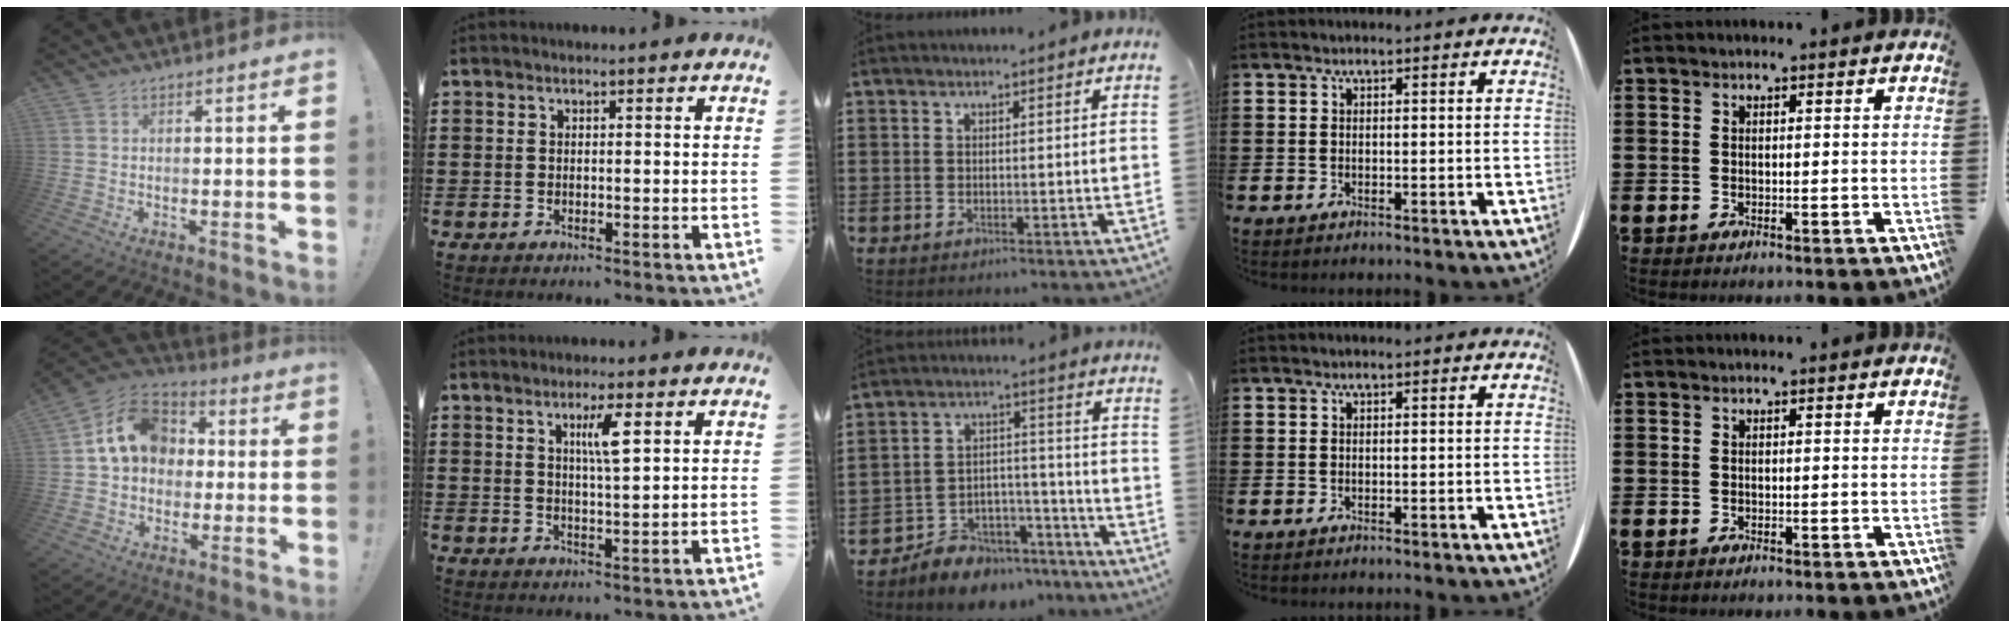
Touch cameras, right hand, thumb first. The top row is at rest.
{"thumb": {"total": 15.3, "force": [3.2, 12.2, 8.7], "torque": [-0.131, 0.009, 0.064]}, "index": {"total": 4.2, "force": [1.7, 0.5, 3.8], "torque": [-0.073, 0.000, 0.024]}, "middle": {"total": 7.0, "force": [-6.6, 2.3, 0.4], "torque": [-0.002, 0.025, -0.129]}}